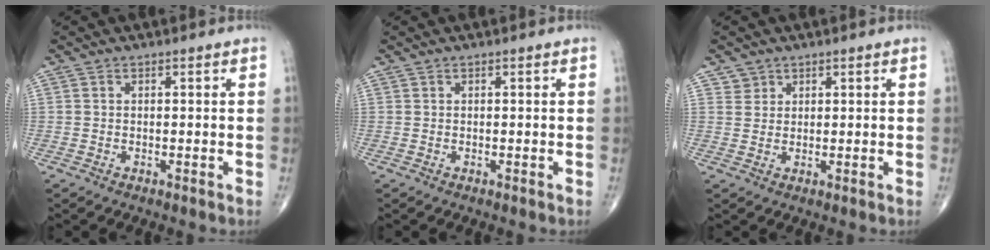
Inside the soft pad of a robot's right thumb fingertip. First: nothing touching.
{"total": 0.0}
{"total": 2.1, "force": [1.2, 1.6, -0.1], "torque": [0.022, -0.005, 0.013]}